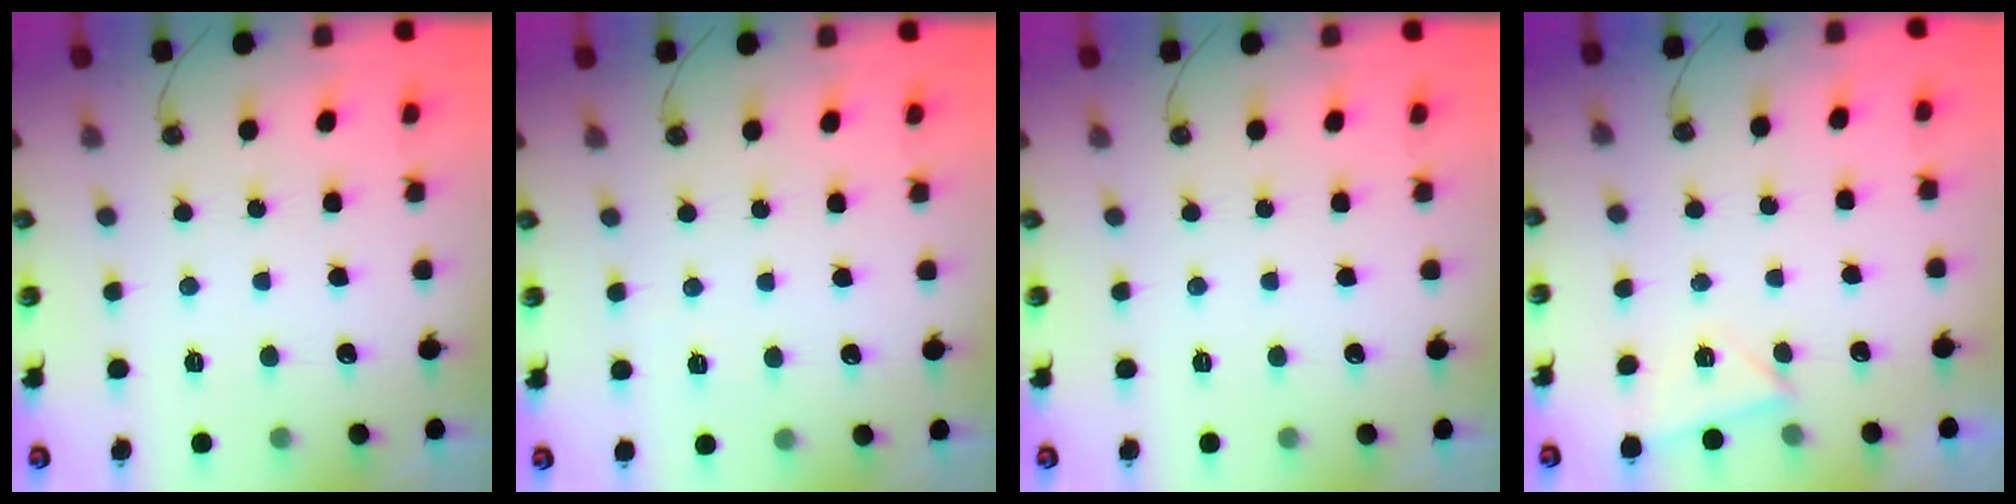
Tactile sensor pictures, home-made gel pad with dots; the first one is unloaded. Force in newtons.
{"total": 2.7, "press": 2.6, "slide": 0.7}
{"total": 0.0}
{"total": 3.8, "press": 3.2, "slide": 2.1}